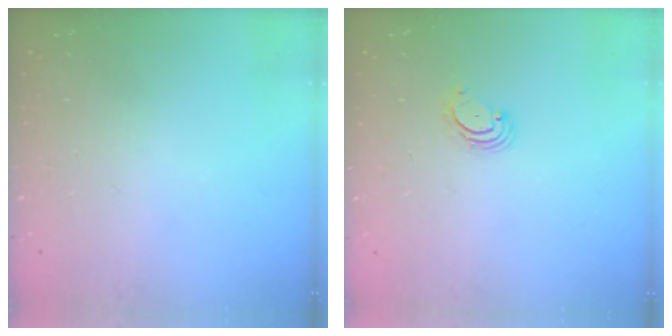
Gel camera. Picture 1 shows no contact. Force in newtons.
{"total": 2.7, "press": 2.7, "slide": 0.3}